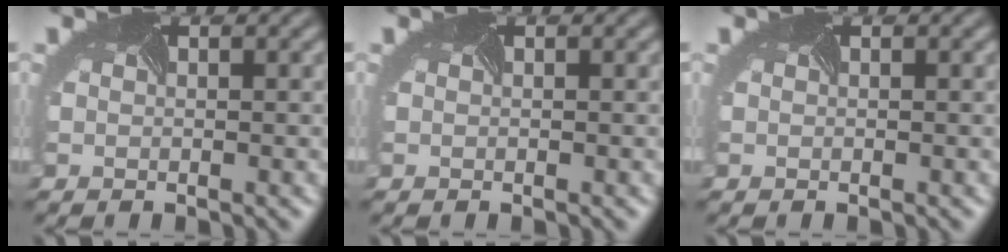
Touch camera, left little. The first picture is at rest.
{"total": 0.0}
{"total": 0.0}